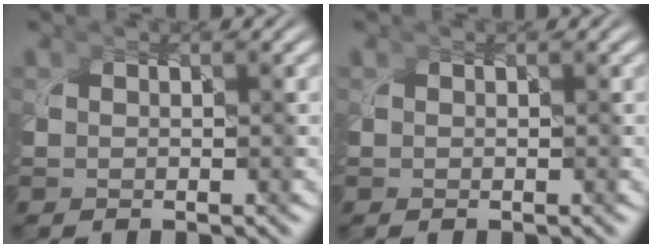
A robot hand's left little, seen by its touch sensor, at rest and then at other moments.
{"total": 0.0}